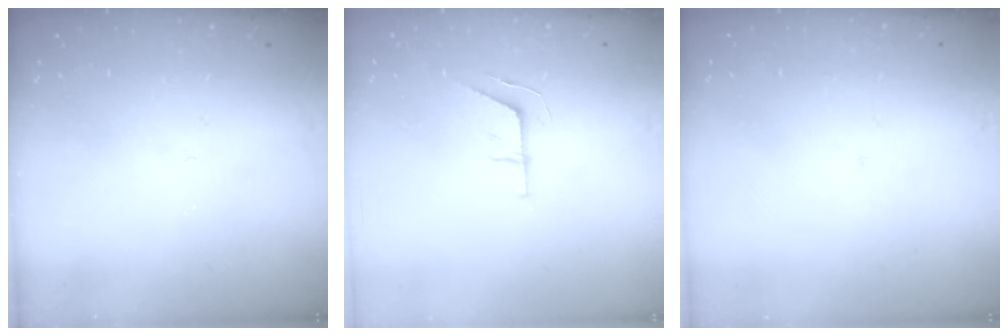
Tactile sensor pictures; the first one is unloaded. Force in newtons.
{"total": 4.5, "press": 4.5, "slide": 0.3}
{"total": 2.0, "press": 2.0, "slide": 0.1}